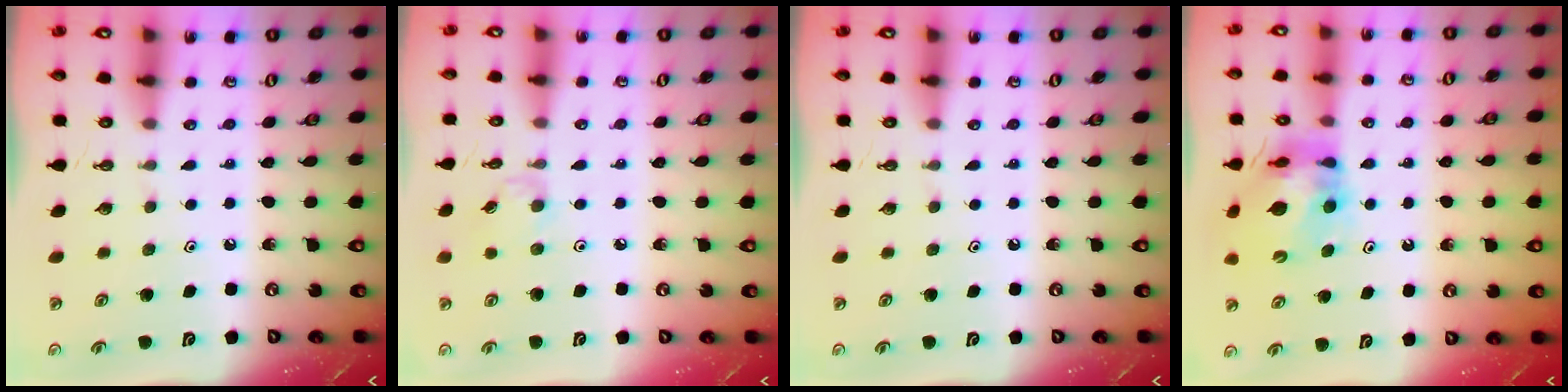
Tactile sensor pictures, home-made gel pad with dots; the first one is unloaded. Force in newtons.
{"total": 2.5, "press": 2.5, "slide": 0.4}
{"total": 0.0}
{"total": 13.6, "press": 13.6, "slide": 1.4}